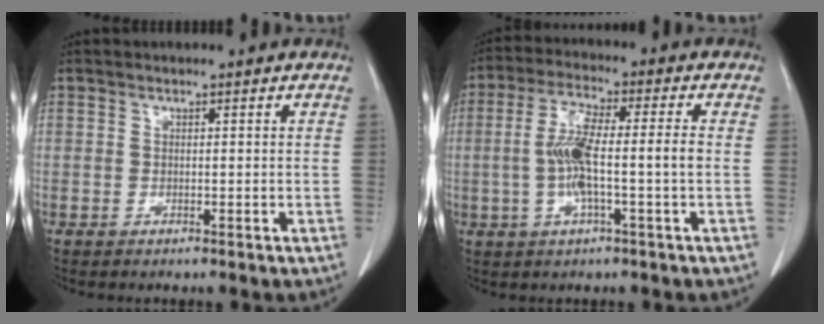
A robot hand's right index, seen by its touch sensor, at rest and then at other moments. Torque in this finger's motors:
{"motor_torque": [1.32, -0.26, 0.77, 0.21]}